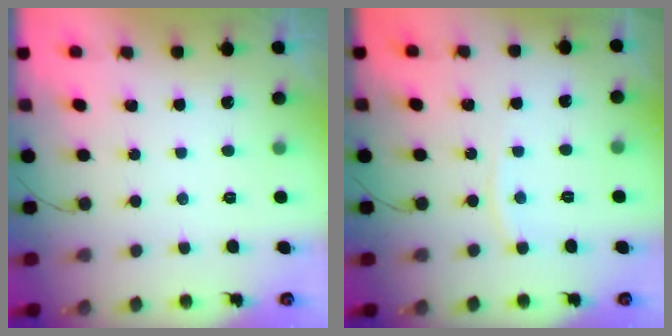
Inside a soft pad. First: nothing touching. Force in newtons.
{"total": 3.9, "press": 3.8, "slide": 0.5}